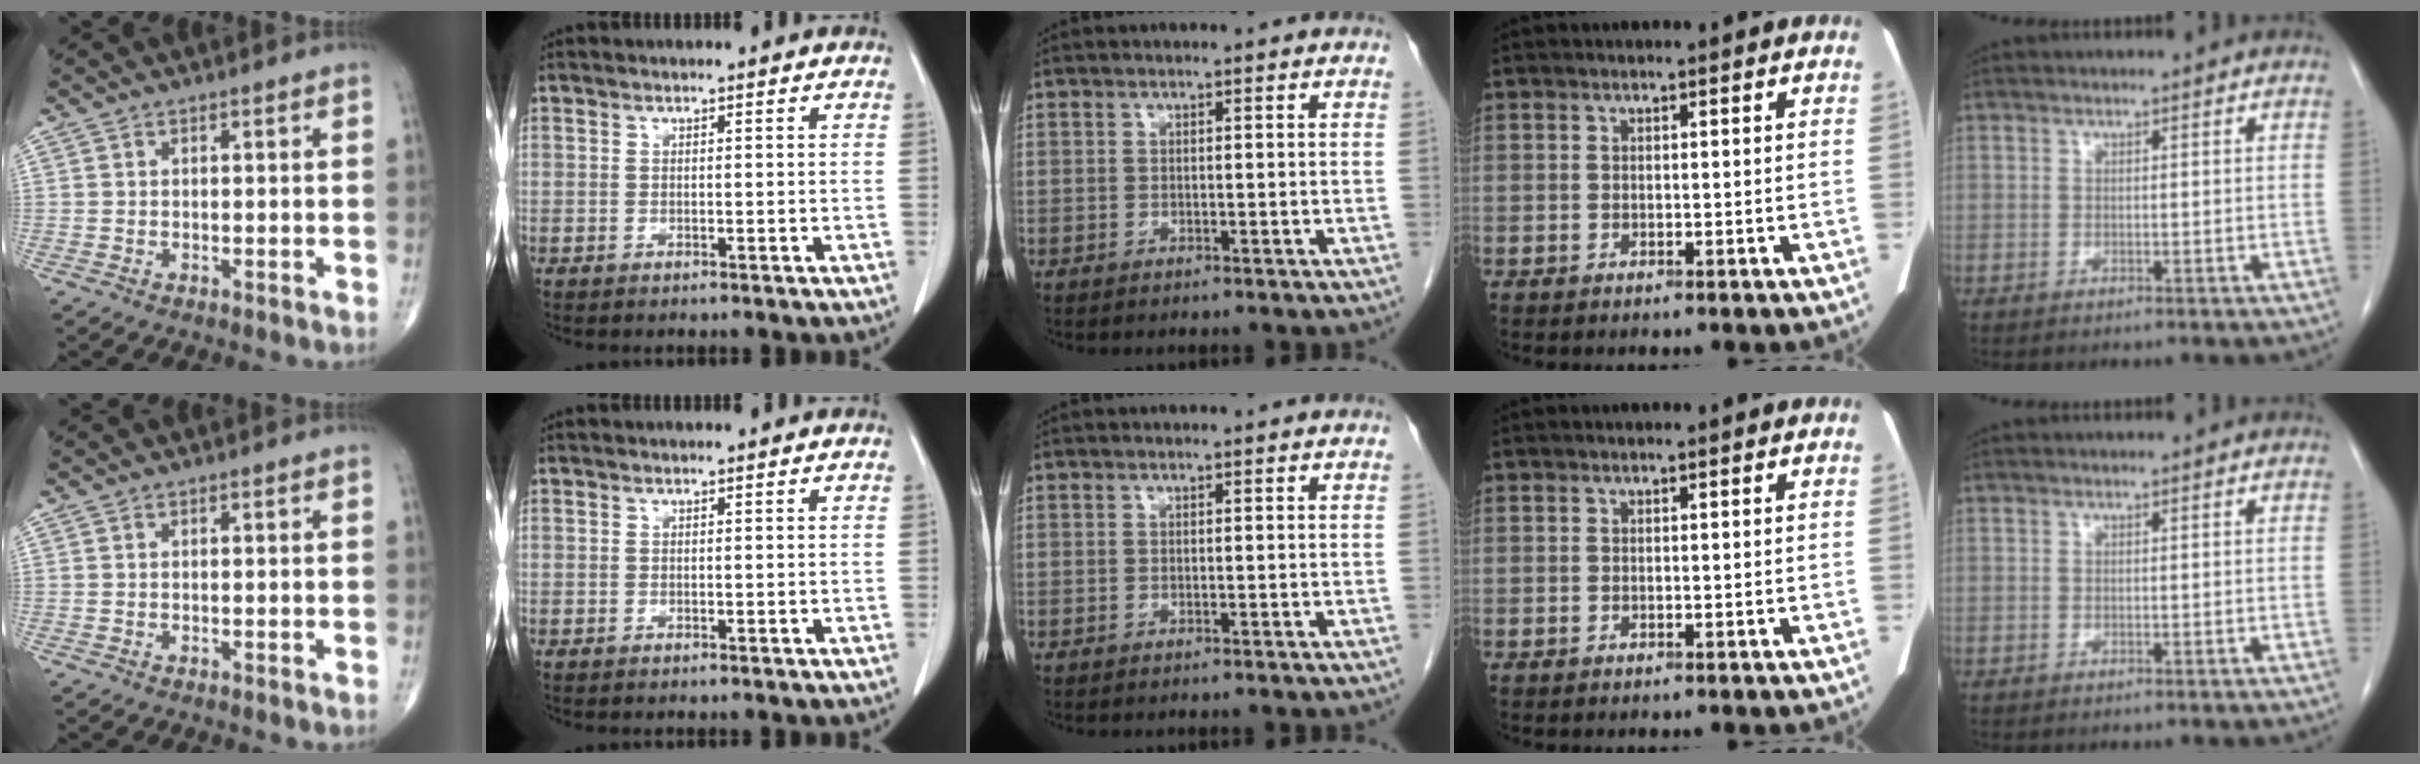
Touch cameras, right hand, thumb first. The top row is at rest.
{}